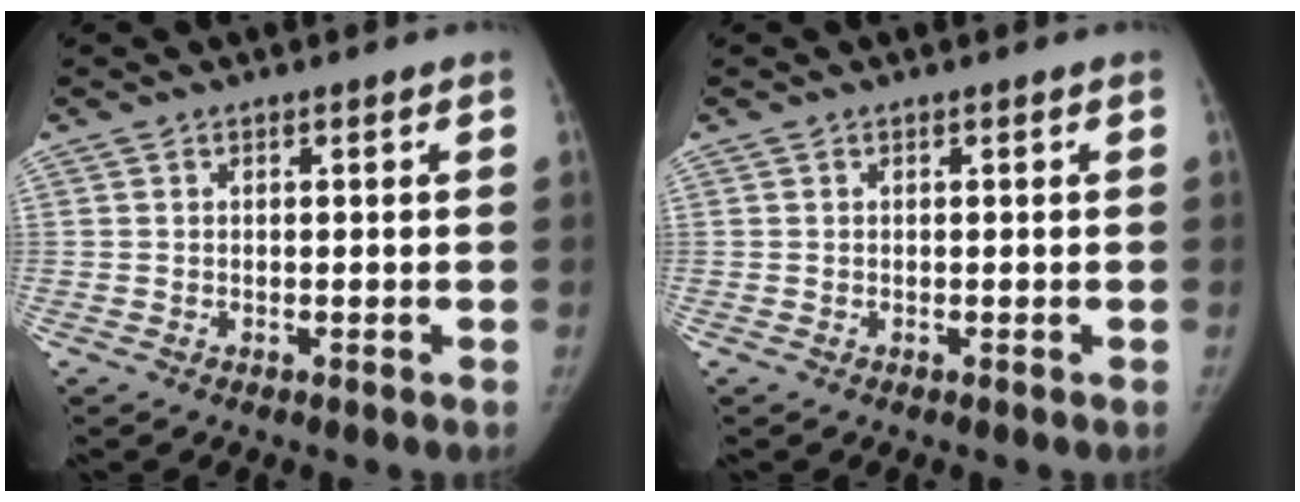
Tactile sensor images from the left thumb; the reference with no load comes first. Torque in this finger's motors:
{"motor_torque": [-0.18, 0.23, 0.03, 0.05, 0.00]}